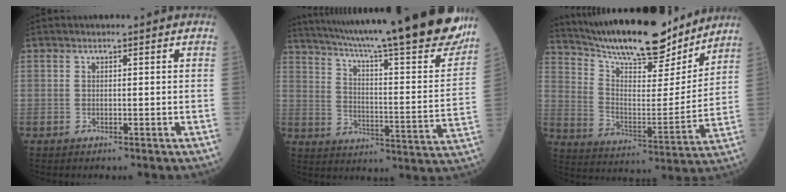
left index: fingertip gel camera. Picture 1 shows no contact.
{"total": 31.5, "force": [27.1, 1.1, 16.0], "torque": [-0.262, -0.077, 0.361]}
{"total": 20.8, "force": [18.5, 3.9, 8.5], "torque": [-0.153, -0.005, 0.294]}